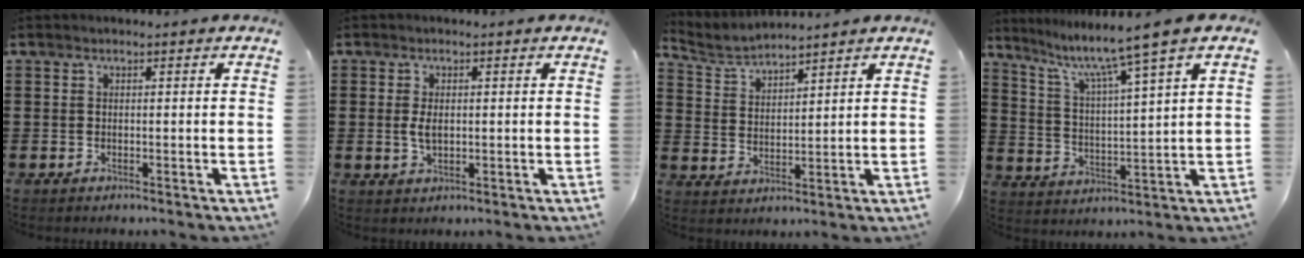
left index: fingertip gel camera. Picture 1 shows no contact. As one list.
[{"total": 2.8, "force": [0.2, 1.4, 2.4], "torque": [-0.056, 0.003, 0.000]}, {"total": 3.9, "force": [3.8, 0.3, 0.5], "torque": [-0.027, -0.016, 0.067]}, {"total": 7.3, "force": [5.6, -1.0, 4.5], "torque": [-0.110, -0.042, 0.086]}]